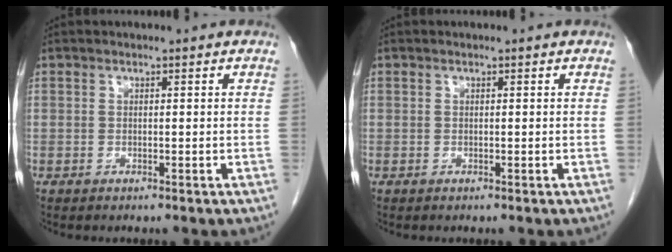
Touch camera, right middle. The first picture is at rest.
{"total": 0.0}